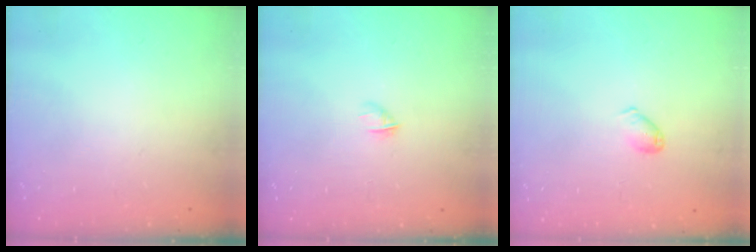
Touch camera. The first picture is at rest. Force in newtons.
{"total": 2.8, "press": 2.7, "slide": 0.8}
{"total": 3.7, "press": 3.7, "slide": 0.6}